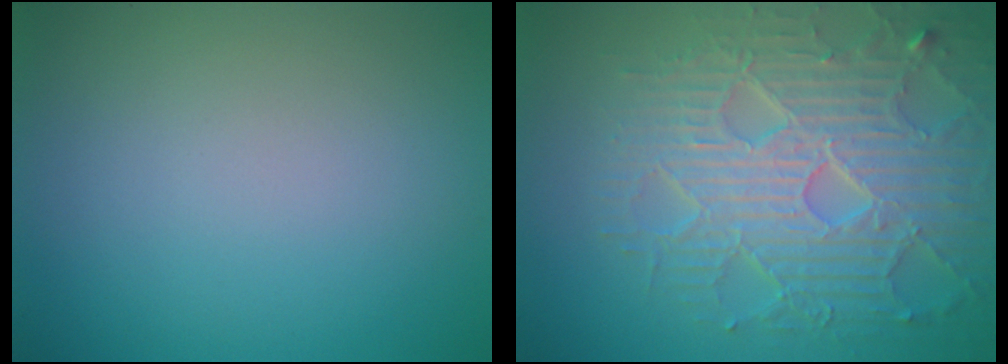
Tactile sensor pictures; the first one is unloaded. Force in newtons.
{"total": 7.8, "press": 6.0, "slide": 4.9}